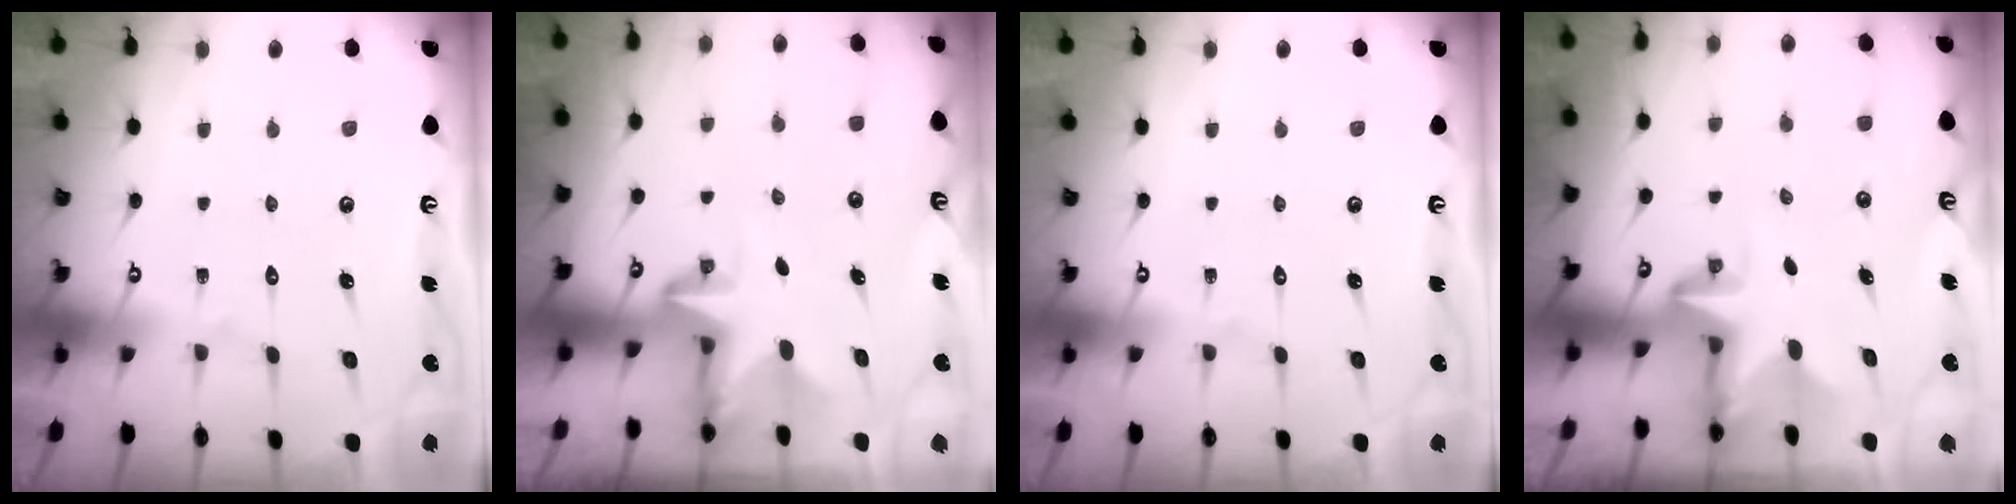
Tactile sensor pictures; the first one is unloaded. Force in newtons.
{"total": 2.9, "press": 2.9, "slide": 0.2}
{"total": 0.0}
{"total": 2.8, "press": 2.8, "slide": 0.2}